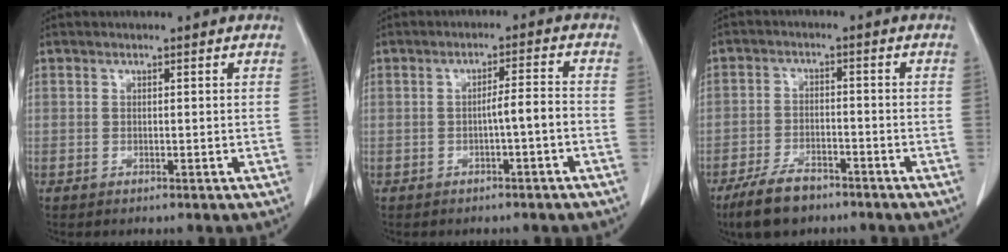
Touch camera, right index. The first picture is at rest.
{"total": 3.3, "force": [-1.2, 0.0, 3.1], "torque": [-0.046, 0.008, -0.019]}
{"total": 7.0, "force": [-5.3, 2.8, 3.5], "torque": [-0.073, -0.006, -0.092]}